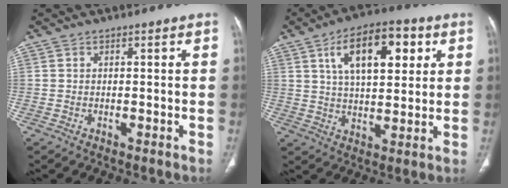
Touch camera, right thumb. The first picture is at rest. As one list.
[{"total": 15.1, "force": [5.7, 7.3, 11.9], "torque": [-0.164, -0.005, 0.092]}]